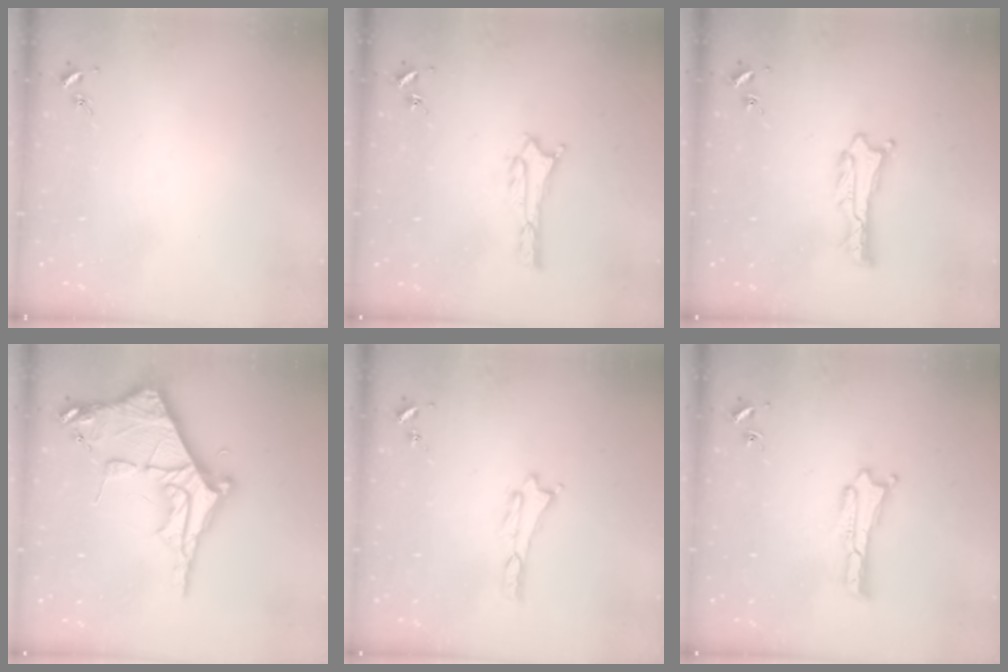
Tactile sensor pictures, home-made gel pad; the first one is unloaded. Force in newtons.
{"total": 1.6, "press": 1.6, "slide": 0.2}
{"total": 0.9, "press": 0.8, "slide": 0.1}
{"total": 8.9, "press": 8.8, "slide": 1.0}
{"total": 0.0}
{"total": 0.0}